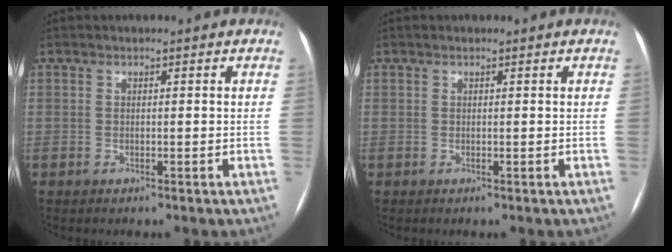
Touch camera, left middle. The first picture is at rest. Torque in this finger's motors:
{"motor_torque": [-0.08, -0.05, 0.02, 0.00]}